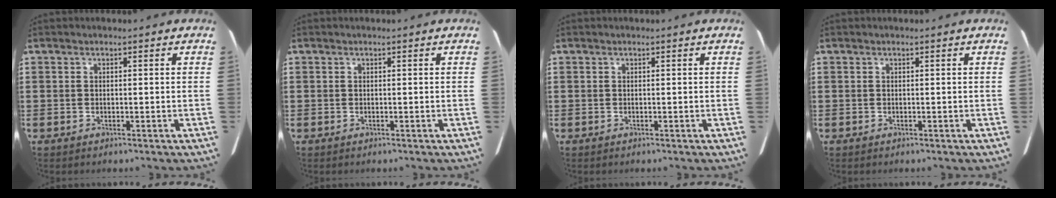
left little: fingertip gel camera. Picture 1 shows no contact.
{"total": 0.0}
{"total": 0.0}
{"total": 0.0}